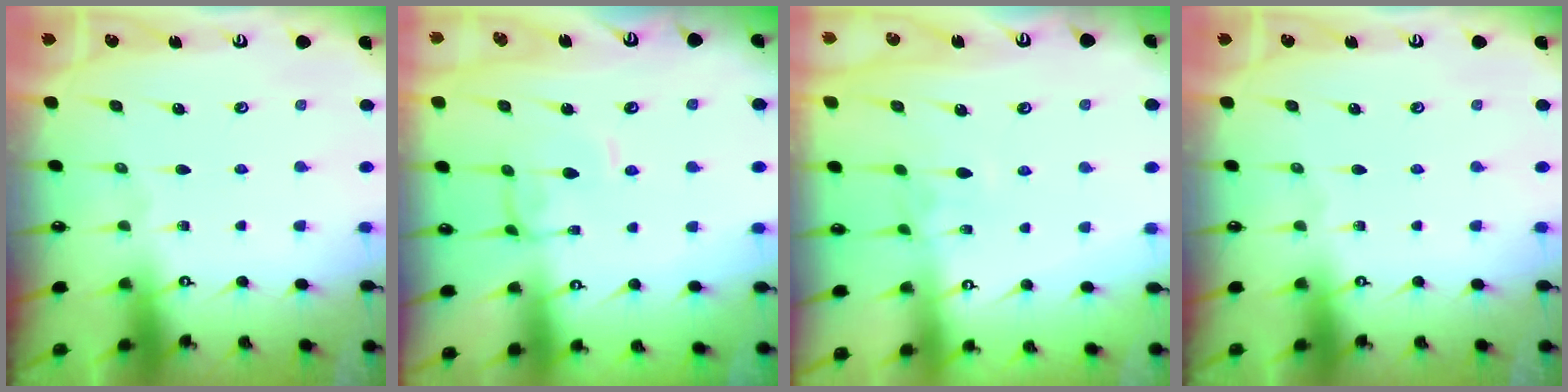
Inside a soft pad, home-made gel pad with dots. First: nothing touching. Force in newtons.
{"total": 0.0}
{"total": 2.4, "press": 2.3, "slide": 0.7}
{"total": 0.0}